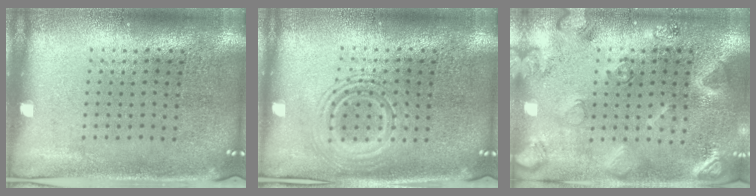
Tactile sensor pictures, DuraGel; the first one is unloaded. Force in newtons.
{"total": 1.6, "press": 1.6, "slide": 0.3}
{"total": 2.3, "press": 2.3, "slide": 0.3}